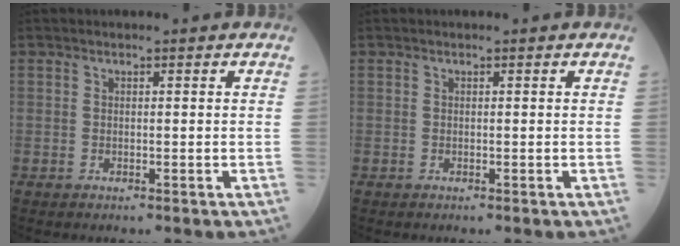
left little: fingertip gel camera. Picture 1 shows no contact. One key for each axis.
{"total": 0.0}